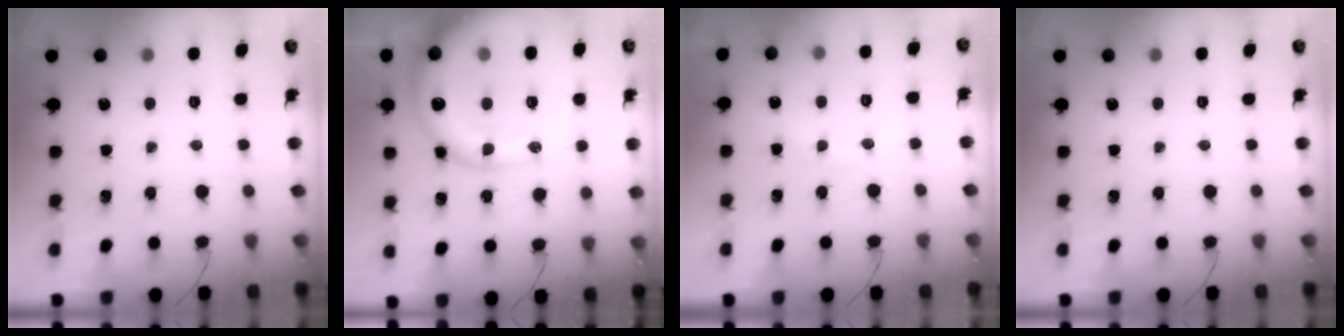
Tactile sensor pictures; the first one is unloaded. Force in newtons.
{"total": 23.3, "press": 22.8, "slide": 4.6}
{"total": 5.8, "press": 5.6, "slide": 1.6}
{"total": 0.0}